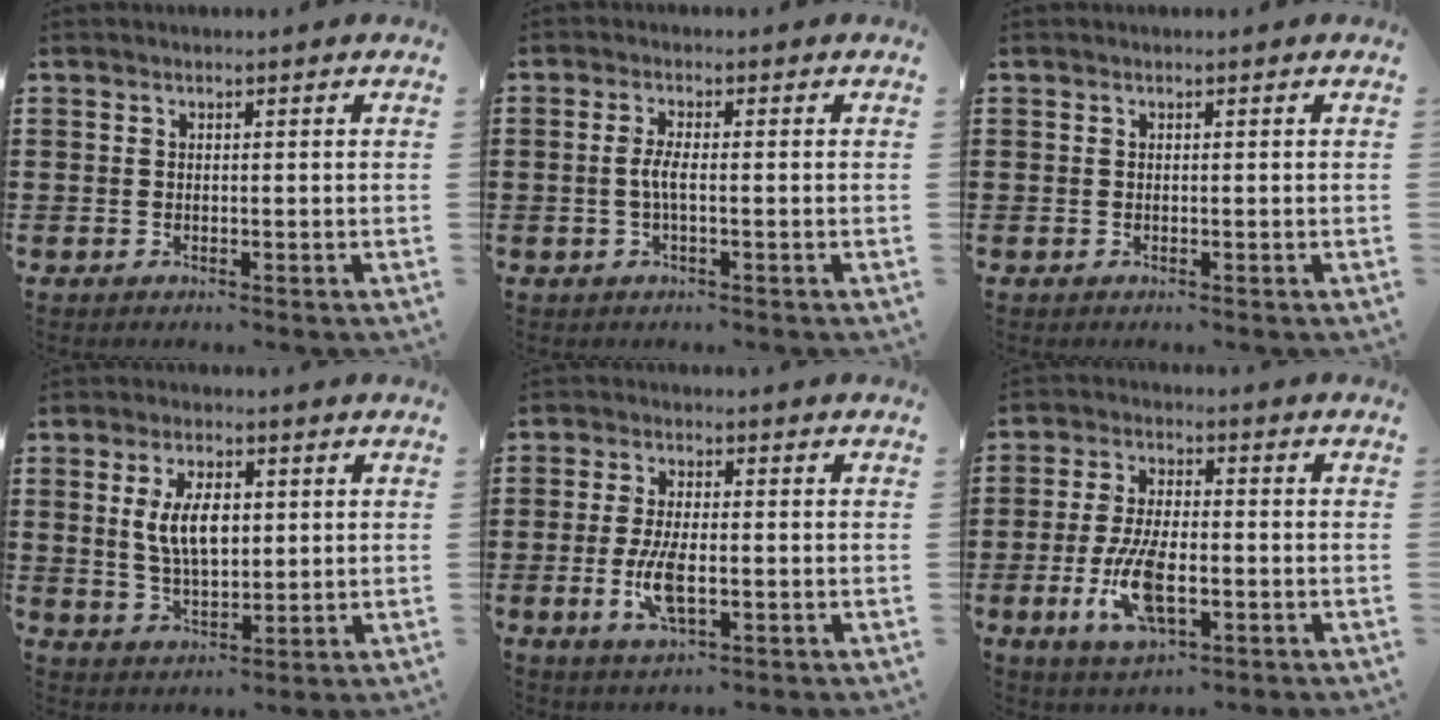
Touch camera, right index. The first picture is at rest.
{"total": 2.8, "force": [-0.5, 0.4, 2.7], "torque": [-0.064, -0.005, -0.015]}
{"total": 0.0}
{"total": 7.2, "force": [1.2, 3.5, 6.2], "torque": [-0.118, 0.007, 0.019]}
{"total": 6.7, "force": [-1.4, 2.6, 6.0], "torque": [-0.129, -0.006, -0.028]}
{"total": 9.8, "force": [-2.9, 4.1, 8.4], "torque": [-0.191, -0.017, -0.052]}